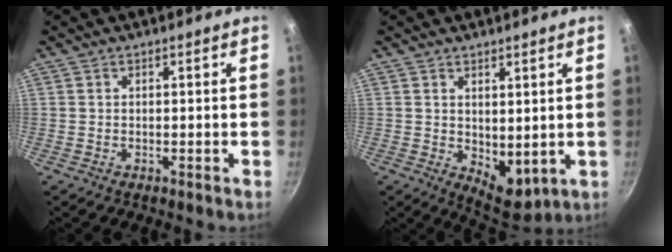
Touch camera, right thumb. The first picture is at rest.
{"total": 6.8, "force": [1.3, 4.1, 5.3], "torque": [-0.053, -0.027, 0.033]}